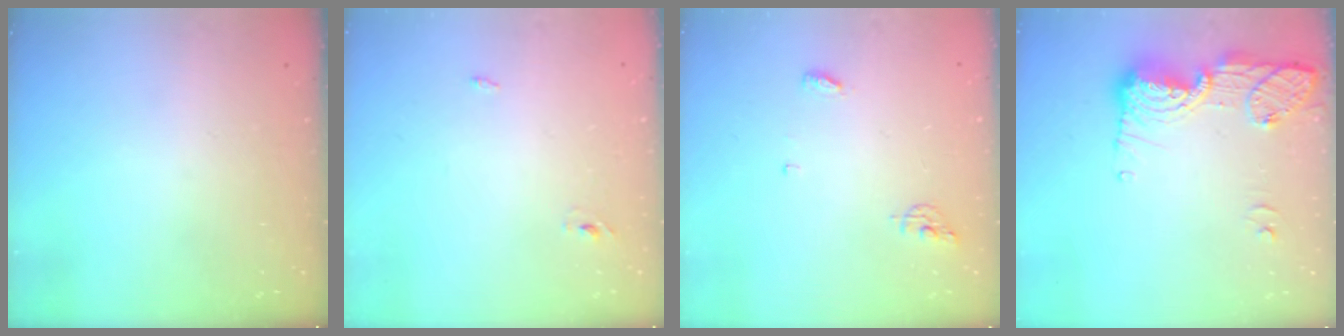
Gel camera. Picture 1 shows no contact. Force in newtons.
{"total": 2.3, "press": 2.1, "slide": 1.0}
{"total": 4.7, "press": 4.7, "slide": 0.4}
{"total": 14.5, "press": 14.3, "slide": 2.9}